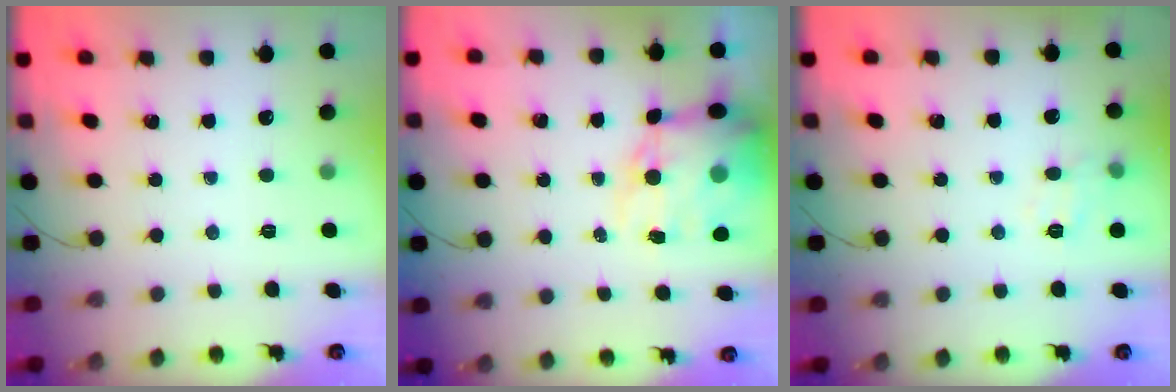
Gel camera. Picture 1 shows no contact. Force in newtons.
{"total": 13.9, "press": 13.4, "slide": 3.7}
{"total": 7.8, "press": 7.8, "slide": 0.9}